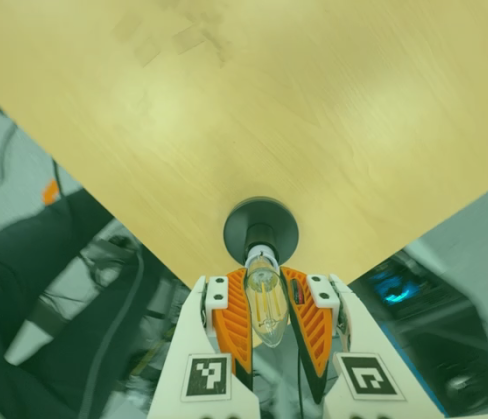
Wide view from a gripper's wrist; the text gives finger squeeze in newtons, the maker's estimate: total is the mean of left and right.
{"total": 23.6, "left": 22.5, "right": 24.7}